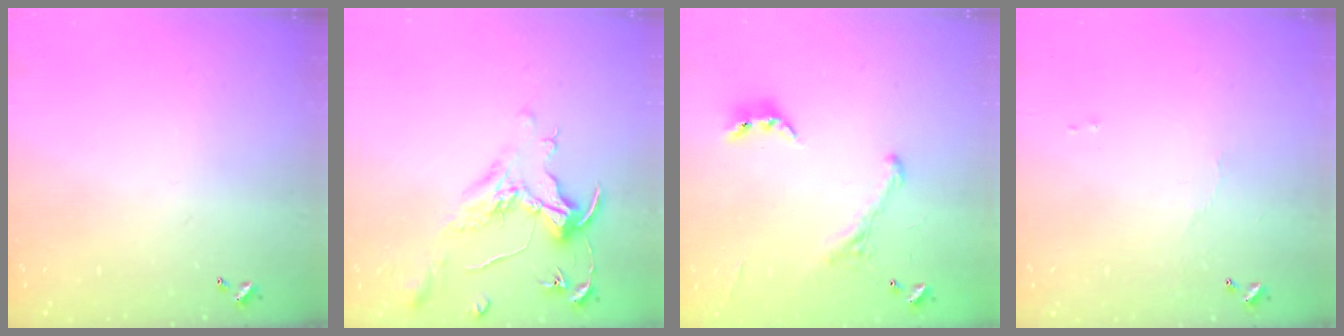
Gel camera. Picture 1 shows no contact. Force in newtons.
{"total": 1.6, "press": 1.4, "slide": 0.7}
{"total": 1.9, "press": 1.6, "slide": 1.0}
{"total": 1.8, "press": 1.8, "slide": 0.4}